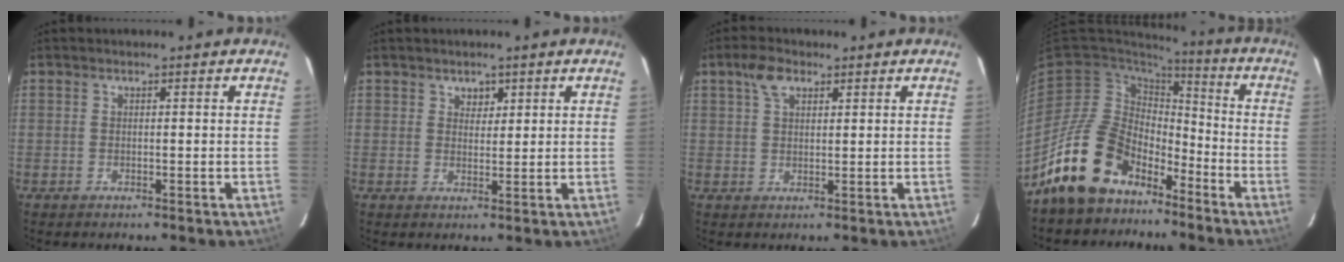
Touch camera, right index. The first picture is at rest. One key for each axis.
{"total": 2.1, "fx": 1.2, "fy": 1.6, "fz": 0.5, "tx": -0.003, "ty": 0.004, "tz": 0.021}
{"total": 4.2, "fx": 2.2, "fy": 2.3, "fz": 2.6, "tx": -0.048, "ty": 0.012, "tz": 0.041}
{"total": 16.4, "fx": -11.5, "fy": 9.5, "fz": 6.9, "tx": -0.142, "ty": 0.015, "tz": -0.188}